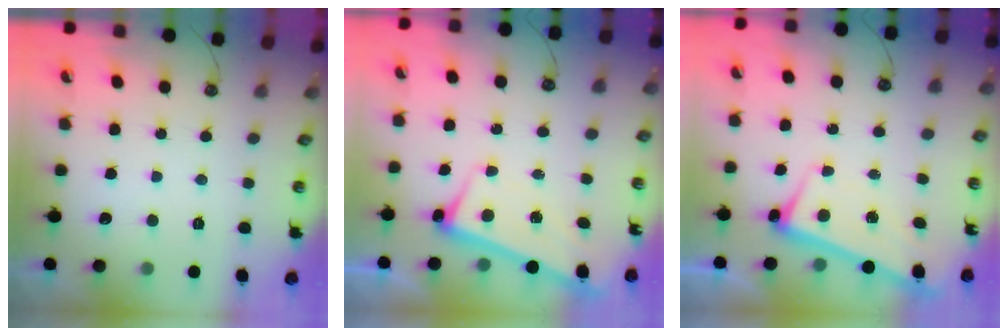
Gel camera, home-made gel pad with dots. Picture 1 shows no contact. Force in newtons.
{"total": 2.6, "press": 2.4, "slide": 0.9}
{"total": 2.6, "press": 2.4, "slide": 0.9}